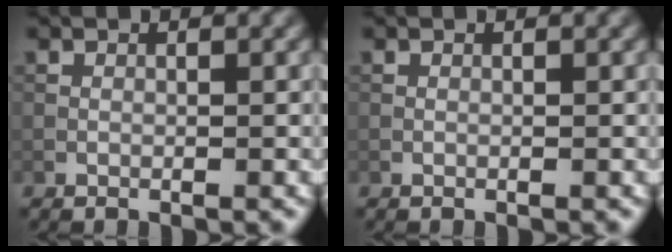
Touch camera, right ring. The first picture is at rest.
{"total": 0.0}